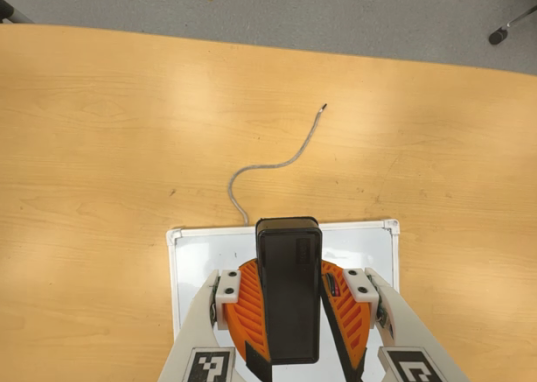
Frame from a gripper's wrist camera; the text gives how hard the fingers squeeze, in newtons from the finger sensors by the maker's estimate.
{"total": 9.0, "left": 9.2, "right": 8.8}